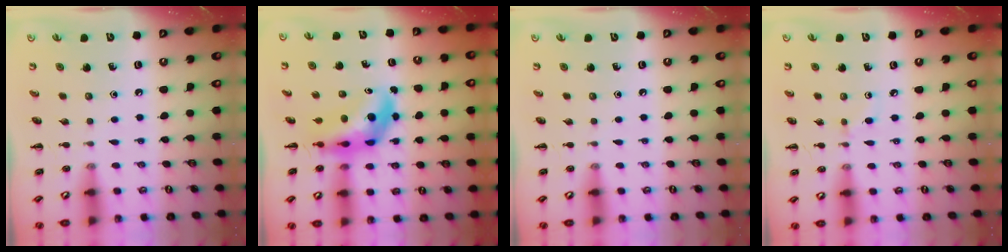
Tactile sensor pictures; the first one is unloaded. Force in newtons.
{"total": 5.7, "press": 5.4, "slide": 1.9}
{"total": 0.0}
{"total": 2.6, "press": 2.4, "slide": 1.1}